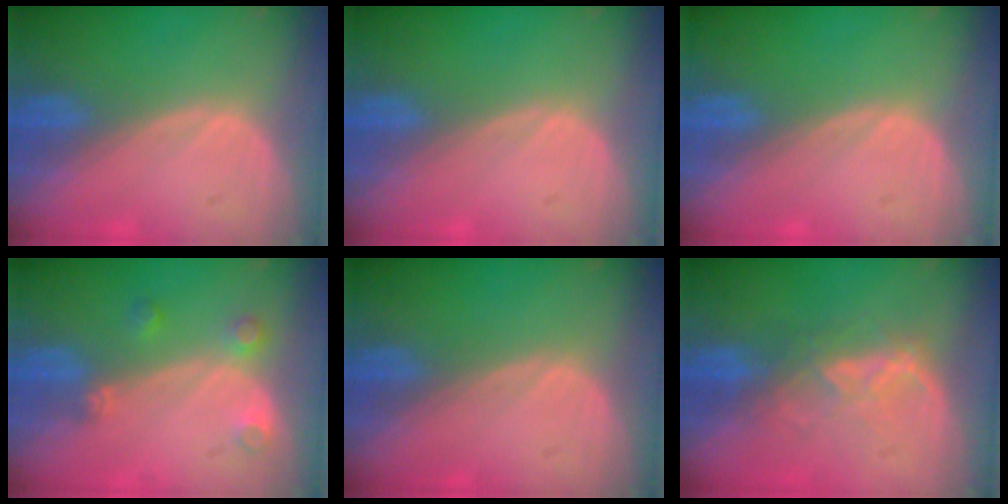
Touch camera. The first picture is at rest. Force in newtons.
{"total": 0.0}
{"total": 0.0}
{"total": 3.2, "press": 2.9, "slide": 1.4}
{"total": 0.0}
{"total": 4.6, "press": 4.6, "slide": 0.6}